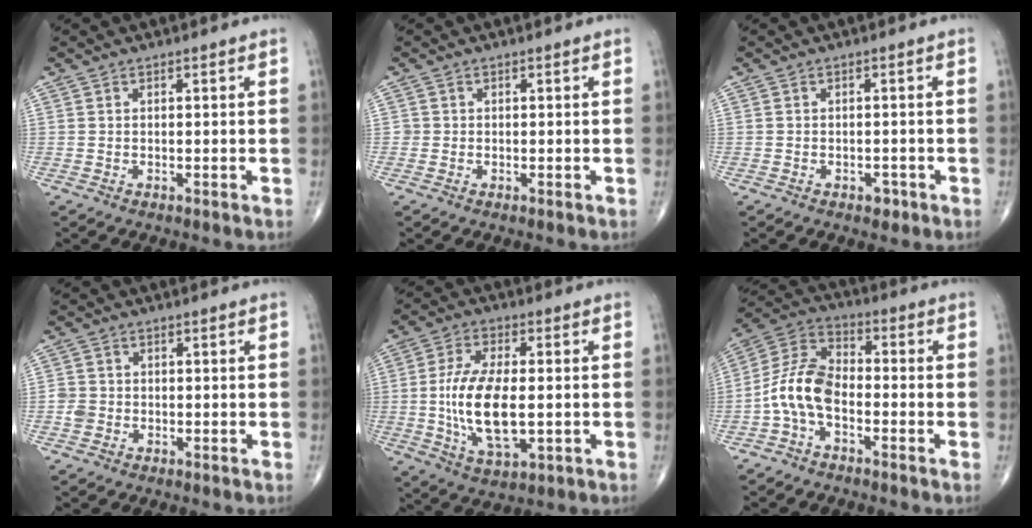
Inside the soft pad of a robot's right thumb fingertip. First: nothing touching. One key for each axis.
{"total": 0.8, "fx": -0.1, "fy": 0.8, "fz": 0.0, "tx": 0.005, "ty": 0.005, "tz": -0.004}
{"total": 1.7, "fx": -1.0, "fy": 1.2, "fz": 0.8, "tx": -0.005, "ty": 0.003, "tz": -0.011}
{"total": 2.3, "fx": -0.6, "fy": 2.1, "fz": 0.7, "tx": -0.006, "ty": 0.006, "tz": -0.014}
{"total": 14.4, "fx": -1.2, "fy": 6.7, "fz": 12.7, "tx": -0.243, "ty": -0.006, "tz": -0.018}
{"total": 9.8, "fx": -3.0, "fy": 5.6, "fz": 7.4, "tx": -0.145, "ty": 0.040, "tz": -0.071}